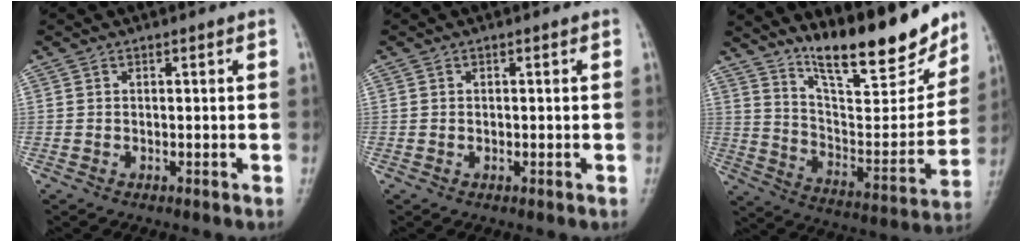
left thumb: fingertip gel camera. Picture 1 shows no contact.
{"total": 0.6, "force": [0.0, 0.4, 0.4], "torque": [-0.007, 0.000, 0.000]}
{"total": 20.1, "force": [15.0, 5.4, 12.3], "torque": [-0.146, -0.085, 0.249]}